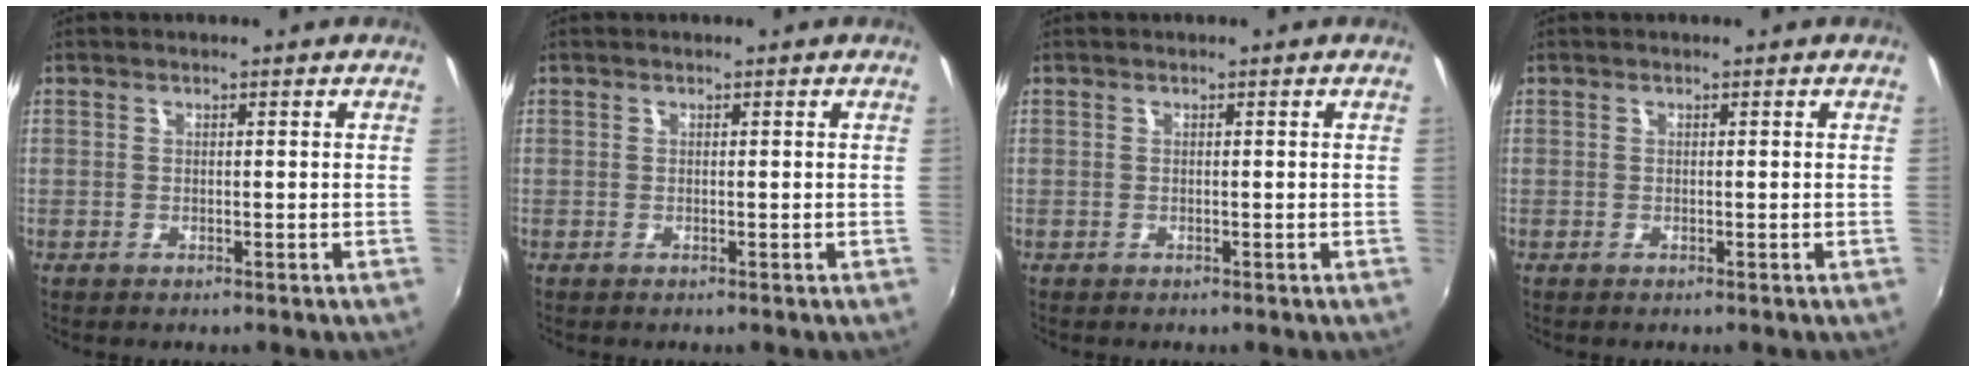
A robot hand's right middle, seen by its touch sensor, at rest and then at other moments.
{"total": 0.0}
{"total": 0.0}
{"total": 0.0}